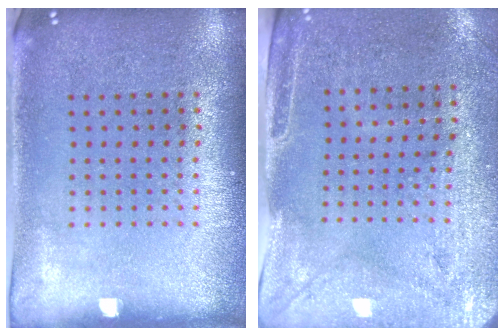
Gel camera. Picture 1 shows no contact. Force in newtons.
{"total": 2.9, "press": 2.5, "slide": 1.6}